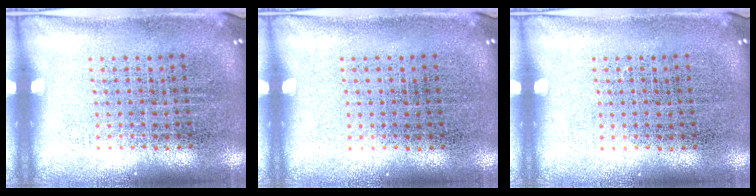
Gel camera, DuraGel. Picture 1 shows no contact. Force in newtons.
{"total": 0.0}
{"total": 0.0}